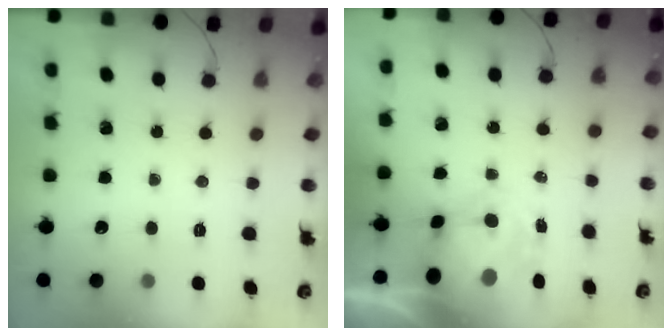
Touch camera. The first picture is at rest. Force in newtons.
{"total": 8.6, "press": 8.4, "slide": 1.9}